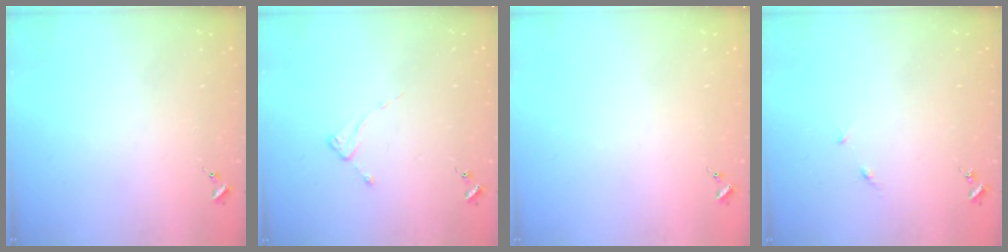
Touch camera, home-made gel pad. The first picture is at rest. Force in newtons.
{"total": 2.4, "press": 2.4, "slide": 0.3}
{"total": 0.0}
{"total": 3.4, "press": 3.4, "slide": 0.4}